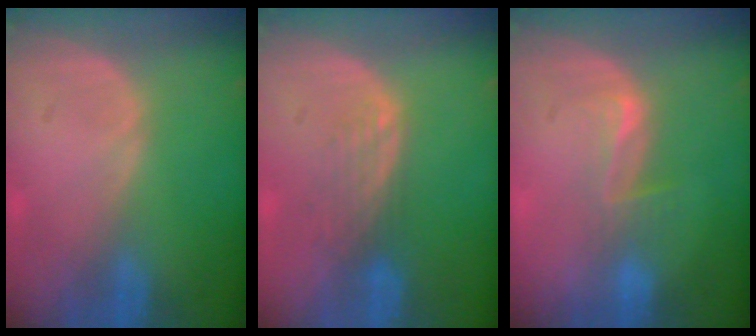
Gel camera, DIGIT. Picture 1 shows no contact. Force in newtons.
{"total": 3.5, "press": 2.8, "slide": 2.0}
{"total": 3.0, "press": 2.7, "slide": 1.5}